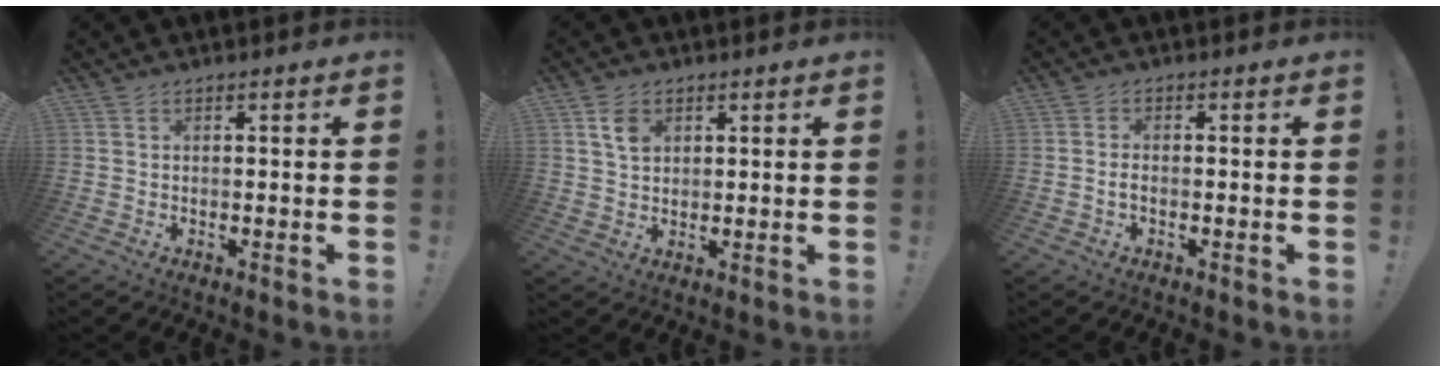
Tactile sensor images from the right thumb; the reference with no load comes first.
{"total": 5.2, "force": [2.4, 3.6, 3.0], "torque": [-0.042, -0.004, 0.042]}
{"total": 1.7, "force": [-0.8, 0.6, 1.3], "torque": [-0.030, 0.007, -0.012]}